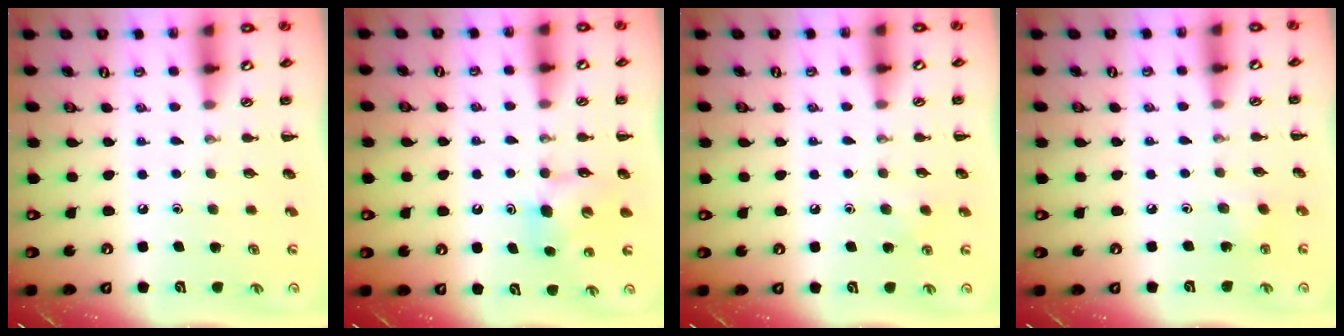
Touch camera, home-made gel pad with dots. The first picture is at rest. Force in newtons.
{"total": 6.6, "press": 6.6, "slide": 0.6}
{"total": 3.9, "press": 3.7, "slide": 1.2}
{"total": 2.6, "press": 2.5, "slide": 0.9}